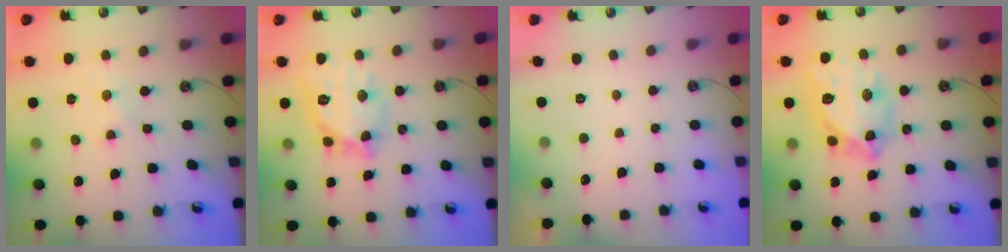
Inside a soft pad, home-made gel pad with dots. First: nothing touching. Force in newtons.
{"total": 17.2, "press": 17.2, "slide": 1.2}
{"total": 0.0}
{"total": 18.5, "press": 18.4, "slide": 2.1}